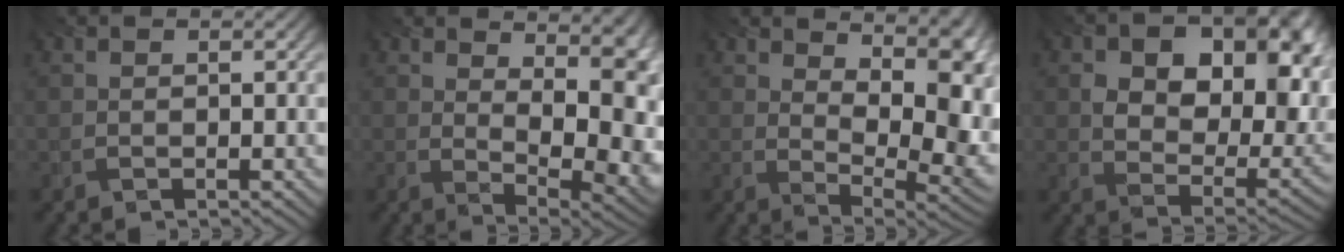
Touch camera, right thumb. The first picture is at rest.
{"total": 11.3, "force": [3.2, 5.2, 9.5], "torque": [-0.105, 0.007, 0.059]}
{"total": 11.0, "force": [3.4, 5.1, 9.1], "torque": [-0.118, 0.001, 0.052]}
{"total": 14.2, "force": [4.8, 9.1, 9.8], "torque": [-0.147, -0.013, 0.087]}